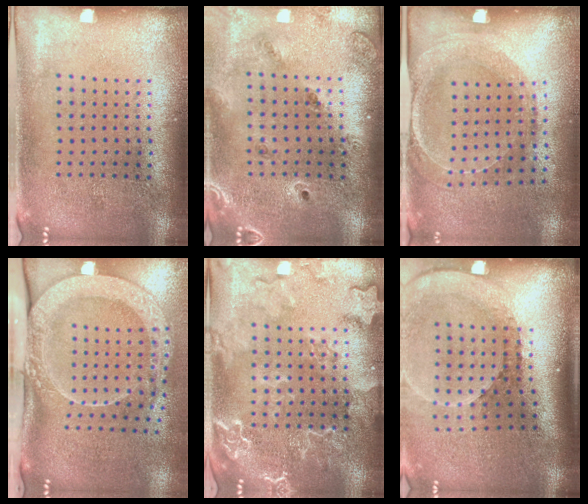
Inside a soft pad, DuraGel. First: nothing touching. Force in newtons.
{"total": 1.4, "press": 1.3, "slide": 0.3}
{"total": 1.5, "press": 1.4, "slide": 0.4}
{"total": 3.0, "press": 2.1, "slide": 2.1}
{"total": 2.3, "press": 2.3, "slide": 0.2}
{"total": 2.7, "press": 1.8, "slide": 1.9}